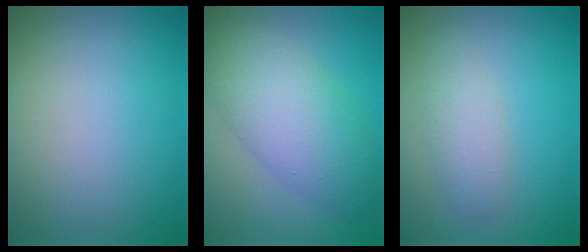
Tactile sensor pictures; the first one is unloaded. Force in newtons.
{"total": 6.9, "press": 6.9, "slide": 0.2}
{"total": 2.3, "press": 2.3, "slide": 0.1}